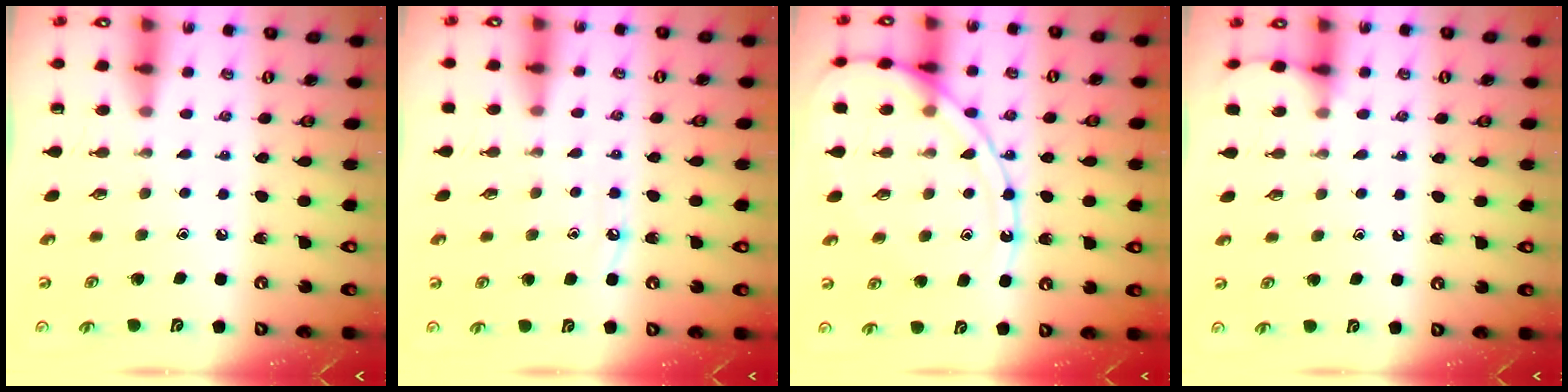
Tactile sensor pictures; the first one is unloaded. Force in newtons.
{"total": 5.7, "press": 5.7, "slide": 0.5}
{"total": 13.7, "press": 13.6, "slide": 1.2}
{"total": 3.8, "press": 3.8, "slide": 0.5}